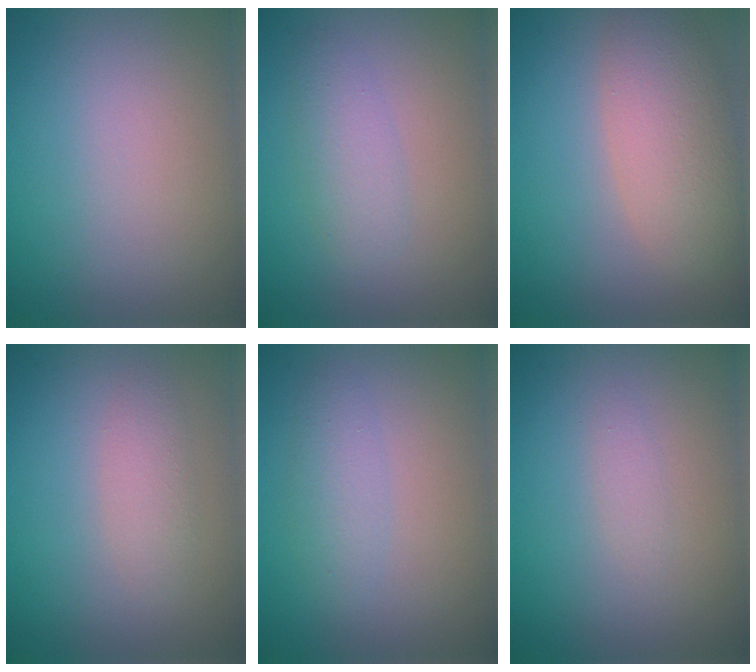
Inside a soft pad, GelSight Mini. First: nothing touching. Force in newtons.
{"total": 2.4, "press": 2.4, "slide": 0.0}
{"total": 5.3, "press": 5.3, "slide": 0.5}
{"total": 1.6, "press": 1.6, "slide": 0.2}
{"total": 1.0, "press": 1.0, "slide": 0.0}
{"total": 0.8, "press": 0.8, "slide": 0.0}